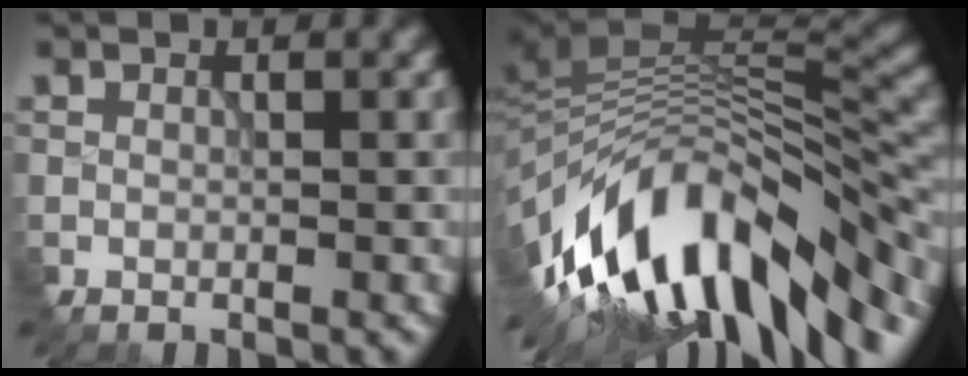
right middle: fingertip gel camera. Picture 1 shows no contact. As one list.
[{"total": 13.7, "force": [-6.9, 5.9, 10.3], "torque": [-0.182, 0.026, -0.118]}]